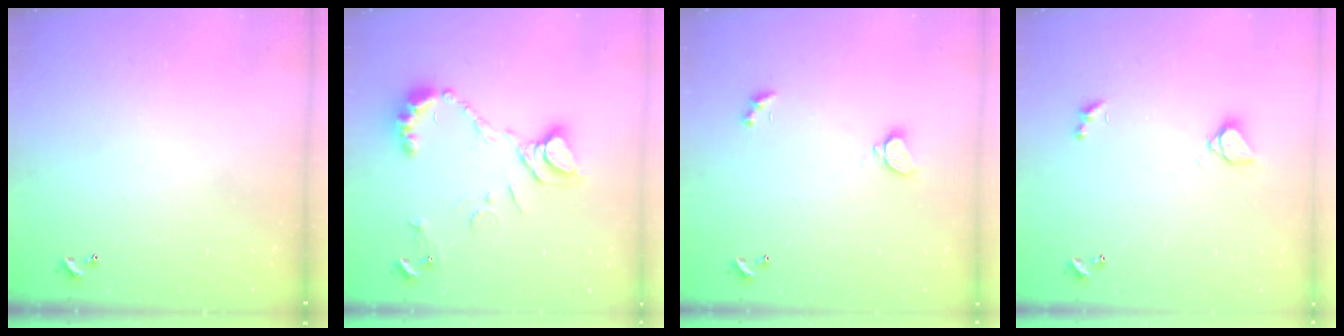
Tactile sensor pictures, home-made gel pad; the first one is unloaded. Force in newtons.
{"total": 11.1, "press": 11.0, "slide": 1.3}
{"total": 1.6, "press": 1.6, "slide": 0.5}
{"total": 1.6, "press": 1.5, "slide": 0.5}